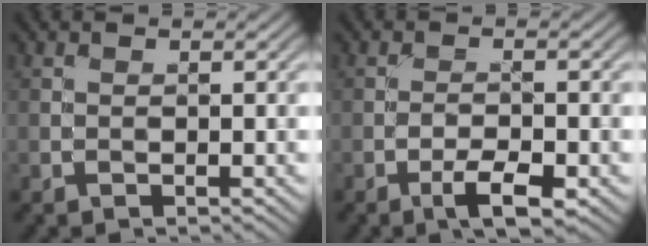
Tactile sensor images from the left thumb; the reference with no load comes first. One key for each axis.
{"total": 4.1, "fx": -2.3, "fy": 1.1, "fz": 3.2, "tx": -0.057, "ty": 0.001, "tz": -0.039}